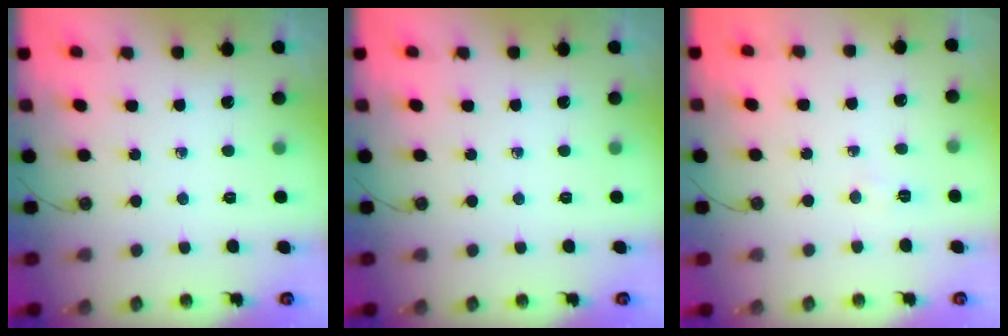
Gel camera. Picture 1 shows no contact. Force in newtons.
{"total": 0.0}
{"total": 3.0, "press": 3.0, "slide": 0.5}